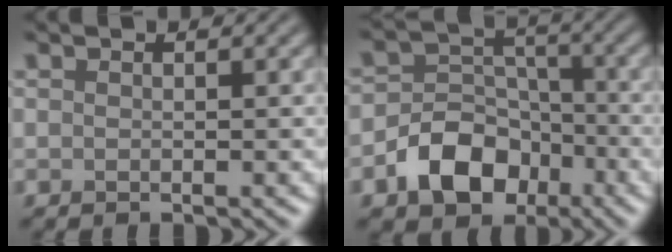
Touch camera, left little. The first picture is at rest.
{"total": 6.7, "force": [-3.4, 4.8, 3.2], "torque": [-0.044, -0.003, -0.066]}